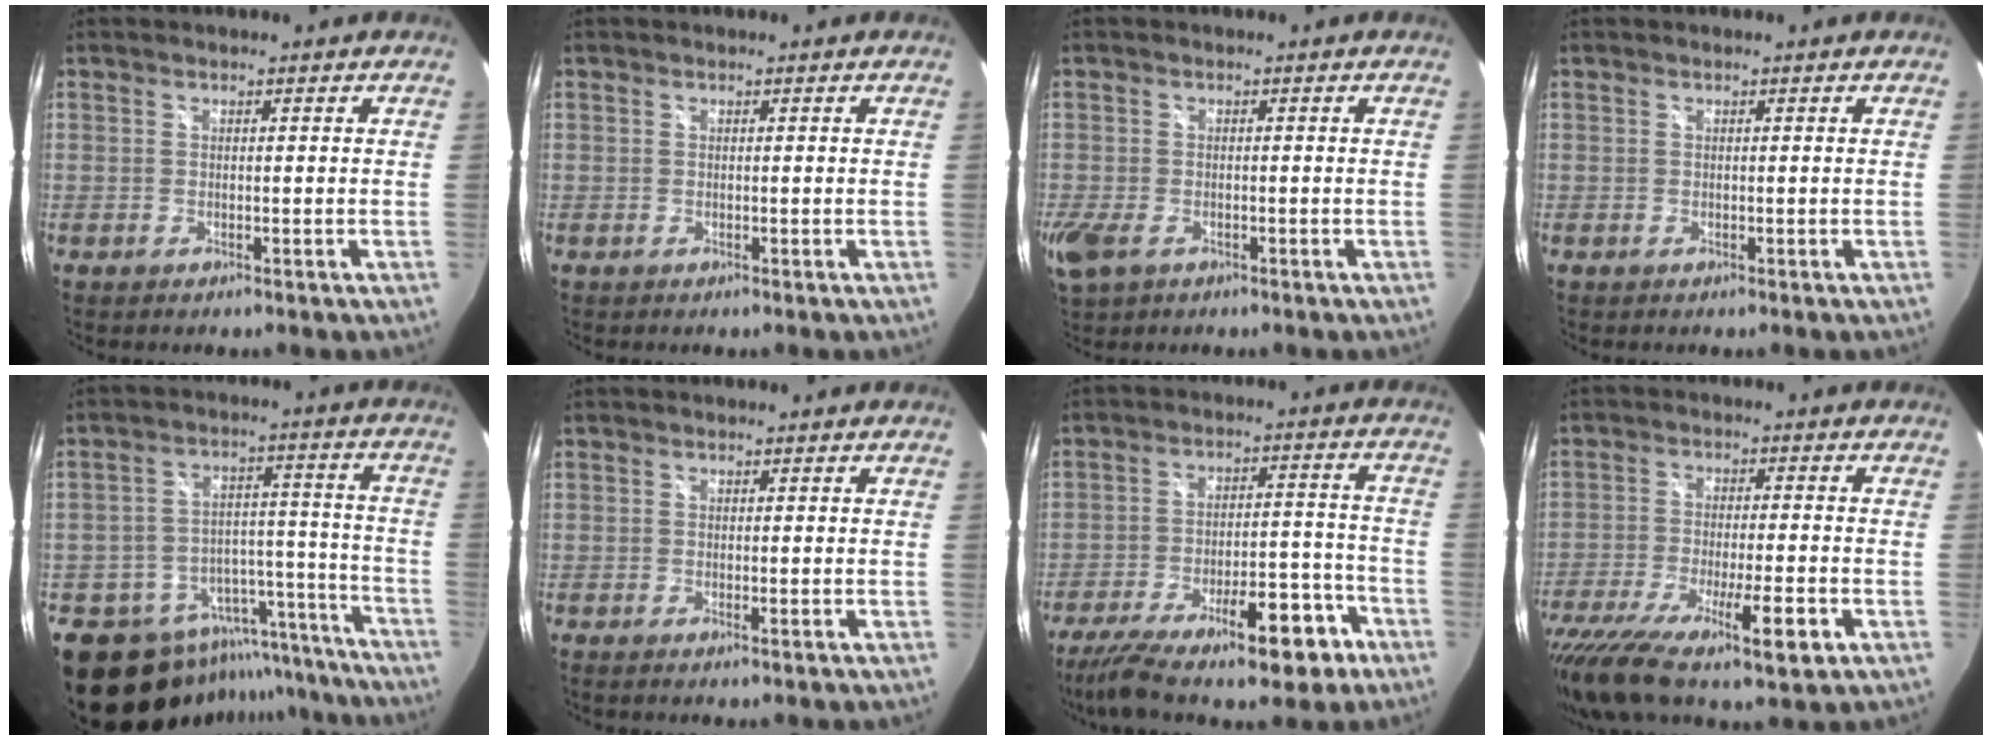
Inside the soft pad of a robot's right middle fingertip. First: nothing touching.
{"total": 0.0}
{"total": 6.5, "force": [-3.1, 3.9, 4.2], "torque": [-0.103, -0.021, -0.057]}
{"total": 0.0}
{"total": 17.7, "force": [-15.1, 8.3, 4.1], "torque": [-0.078, 0.048, -0.205]}
{"total": 0.6, "force": [-0.3, -0.1, 0.5], "torque": [-0.008, -0.001, -0.007]}
{"total": 16.6, "force": [-11.5, 5.1, 10.8], "torque": [-0.186, 0.001, -0.166]}
{"total": 18.4, "force": [-11.0, 4.6, 14.0], "torque": [-0.273, -0.070, -0.185]}